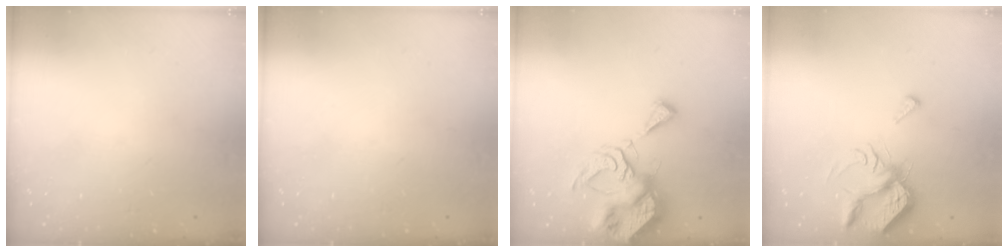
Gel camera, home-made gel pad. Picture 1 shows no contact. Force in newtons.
{"total": 0.0}
{"total": 9.3, "press": 9.2, "slide": 1.2}
{"total": 7.1, "press": 7.0, "slide": 1.1}